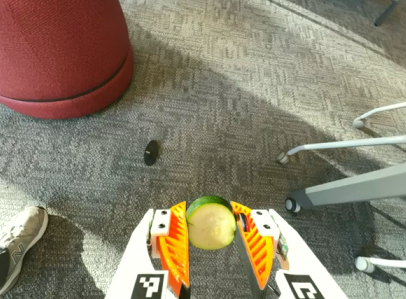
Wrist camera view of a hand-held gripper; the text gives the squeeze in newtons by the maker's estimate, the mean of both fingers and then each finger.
{"total": 9.5, "left": 9.4, "right": 9.5}